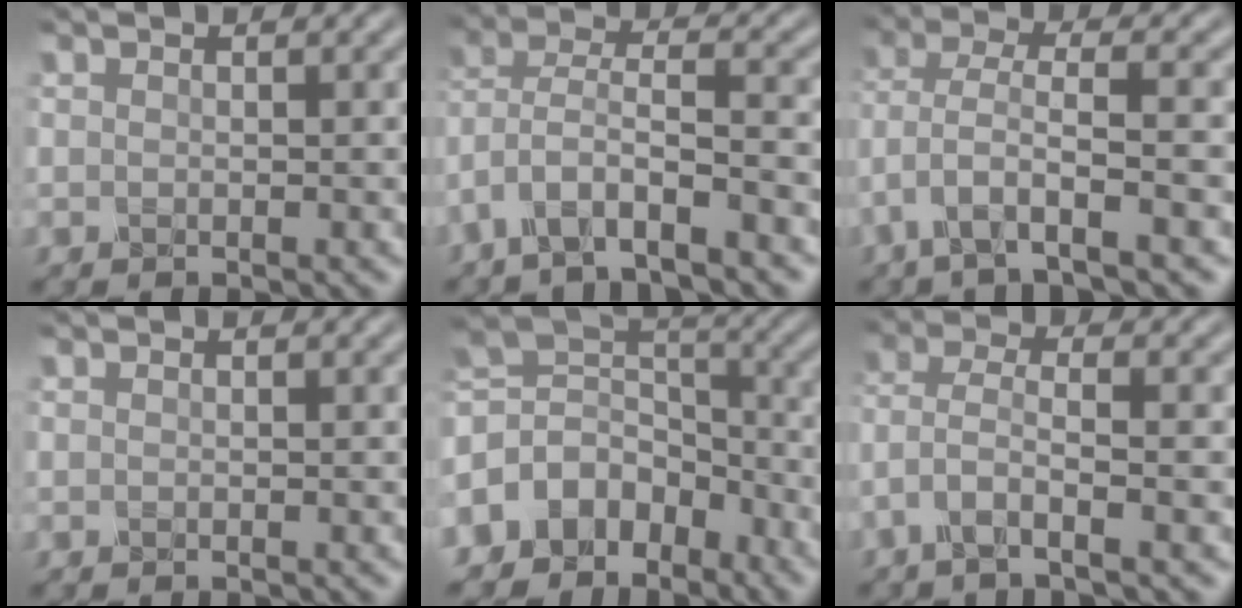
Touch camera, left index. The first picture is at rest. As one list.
[{"total": 5.4, "force": [-3.5, 1.5, 3.9], "torque": [-0.076, 0.001, -0.075]}, {"total": 5.0, "force": [-2.3, 1.2, 4.2], "torque": [-0.088, 0.001, -0.049]}, {"total": 0.0}, {"total": 8.0, "force": [-4.7, 5.7, 2.9], "torque": [-0.056, 0.014, -0.100]}, {"total": 3.6, "force": [-1.8, 0.7, 3.0], "torque": [-0.066, 0.004, -0.046]}]